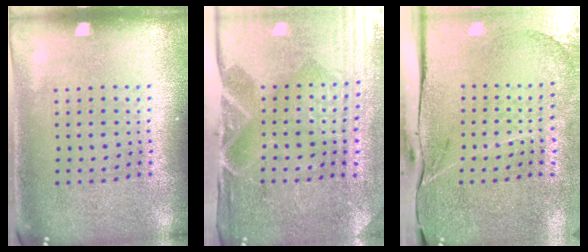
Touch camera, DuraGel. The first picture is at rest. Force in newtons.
{"total": 4.8, "press": 4.1, "slide": 2.5}
{"total": 4.1, "press": 3.4, "slide": 2.3}